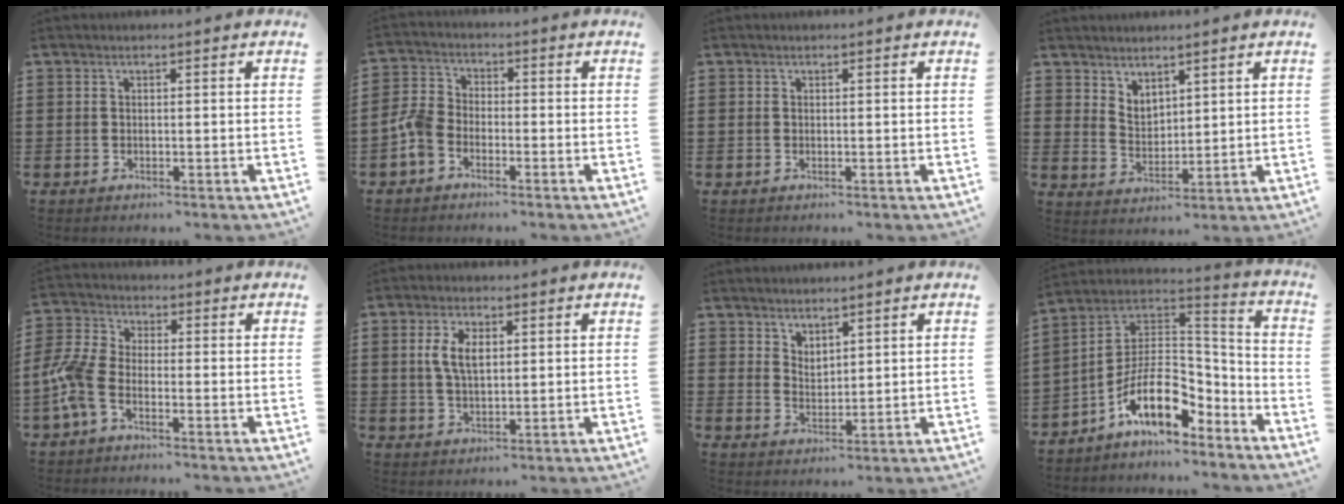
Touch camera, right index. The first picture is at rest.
{"total": 4.6, "force": [-2.9, 2.8, 2.2], "torque": [-0.076, -0.002, -0.067]}
{"total": 0.0}
{"total": 3.4, "force": [3.1, 1.5, 0.2], "torque": [-0.014, -0.003, 0.059]}
{"total": 5.8, "force": [-3.3, 2.5, 4.1], "torque": [-0.130, -0.016, -0.075]}
{"total": 5.0, "force": [1.1, 2.5, 4.2], "torque": [-0.095, 0.008, 0.016]}
{"total": 2.6, "force": [2.5, 0.8, -0.2], "torque": [-0.002, -0.002, 0.049]}
{"total": 10.9, "force": [-5.5, 5.2, 7.8], "torque": [-0.154, -0.006, -0.106]}